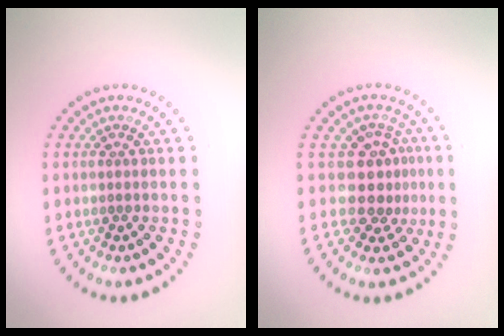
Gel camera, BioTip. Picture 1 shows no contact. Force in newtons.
{"total": 3.0, "press": 2.3, "slide": 1.9}